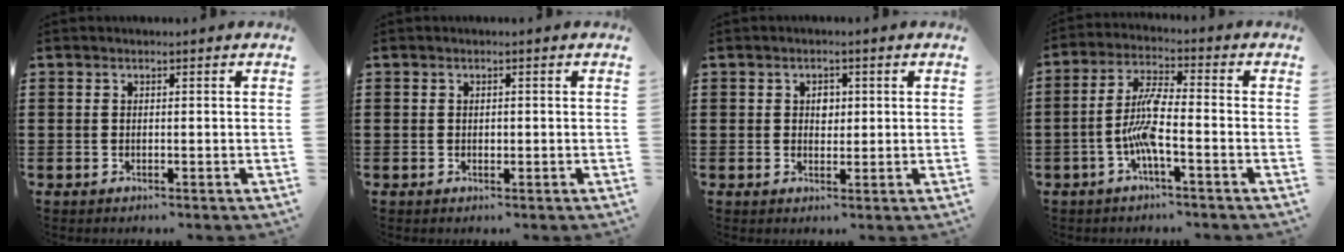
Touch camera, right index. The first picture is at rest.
{"total": 0.6, "force": [0.0, 0.4, 0.5], "torque": [-0.011, 0.000, 0.000]}
{"total": 2.0, "force": [0.5, 1.4, 1.3], "torque": [-0.019, 0.006, 0.005]}
{"total": 7.3, "force": [-2.3, 1.6, 6.7], "torque": [-0.158, -0.010, -0.052]}